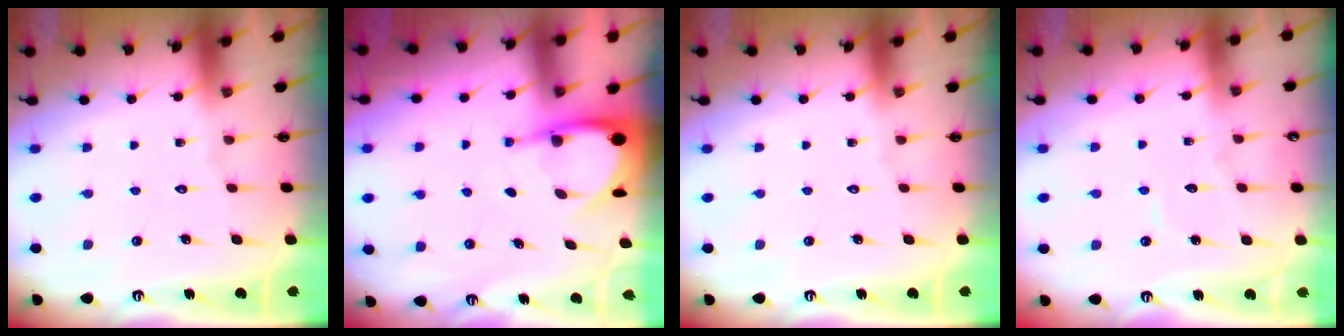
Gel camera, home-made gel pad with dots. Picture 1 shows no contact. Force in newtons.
{"total": 5.4, "press": 5.4, "slide": 0.5}
{"total": 0.0}
{"total": 5.6, "press": 5.6, "slide": 0.3}